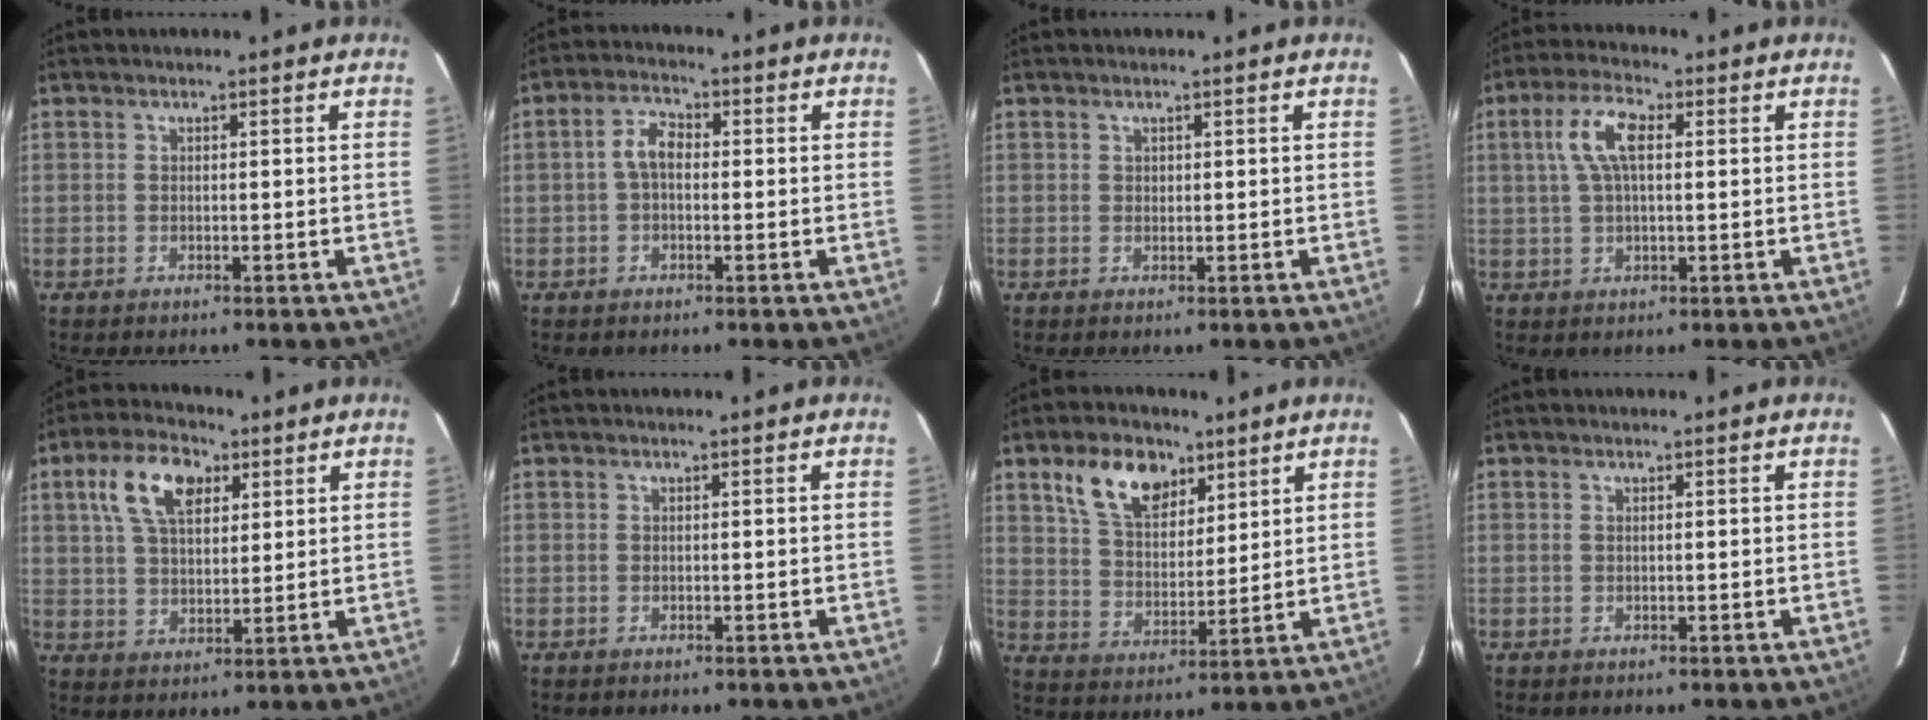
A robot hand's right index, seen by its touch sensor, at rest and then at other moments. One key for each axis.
{"total": 3.9, "fx": -0.2, "fy": 2.3, "fz": 3.1, "tx": -0.063, "ty": 0.015, "tz": -0.003}
{"total": 0.6, "fx": 0.4, "fy": 0.5, "fz": 0.1, "tx": 0.000, "ty": 0.003, "tz": 0.006}
{"total": 7.3, "fx": 1.8, "fy": 2.8, "fz": 6.5, "tx": -0.131, "ty": 0.017, "tz": 0.034}
{"total": 10.9, "fx": 4.8, "fy": 5.9, "fz": 7.8, "tx": -0.150, "ty": 0.029, "tz": 0.087}
{"total": 0.0}
{"total": 11.6, "fx": 6.7, "fy": 6.7, "fz": 6.7, "tx": -0.124, "ty": 0.022, "tz": 0.127}
{"total": 0.0}